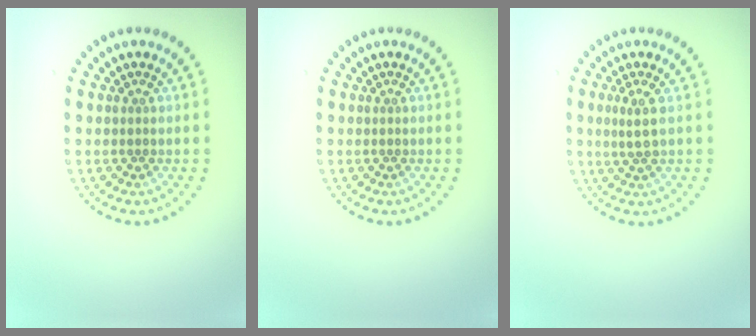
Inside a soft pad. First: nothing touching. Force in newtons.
{"total": 0.0}
{"total": 1.6, "press": 1.4, "slide": 0.9}